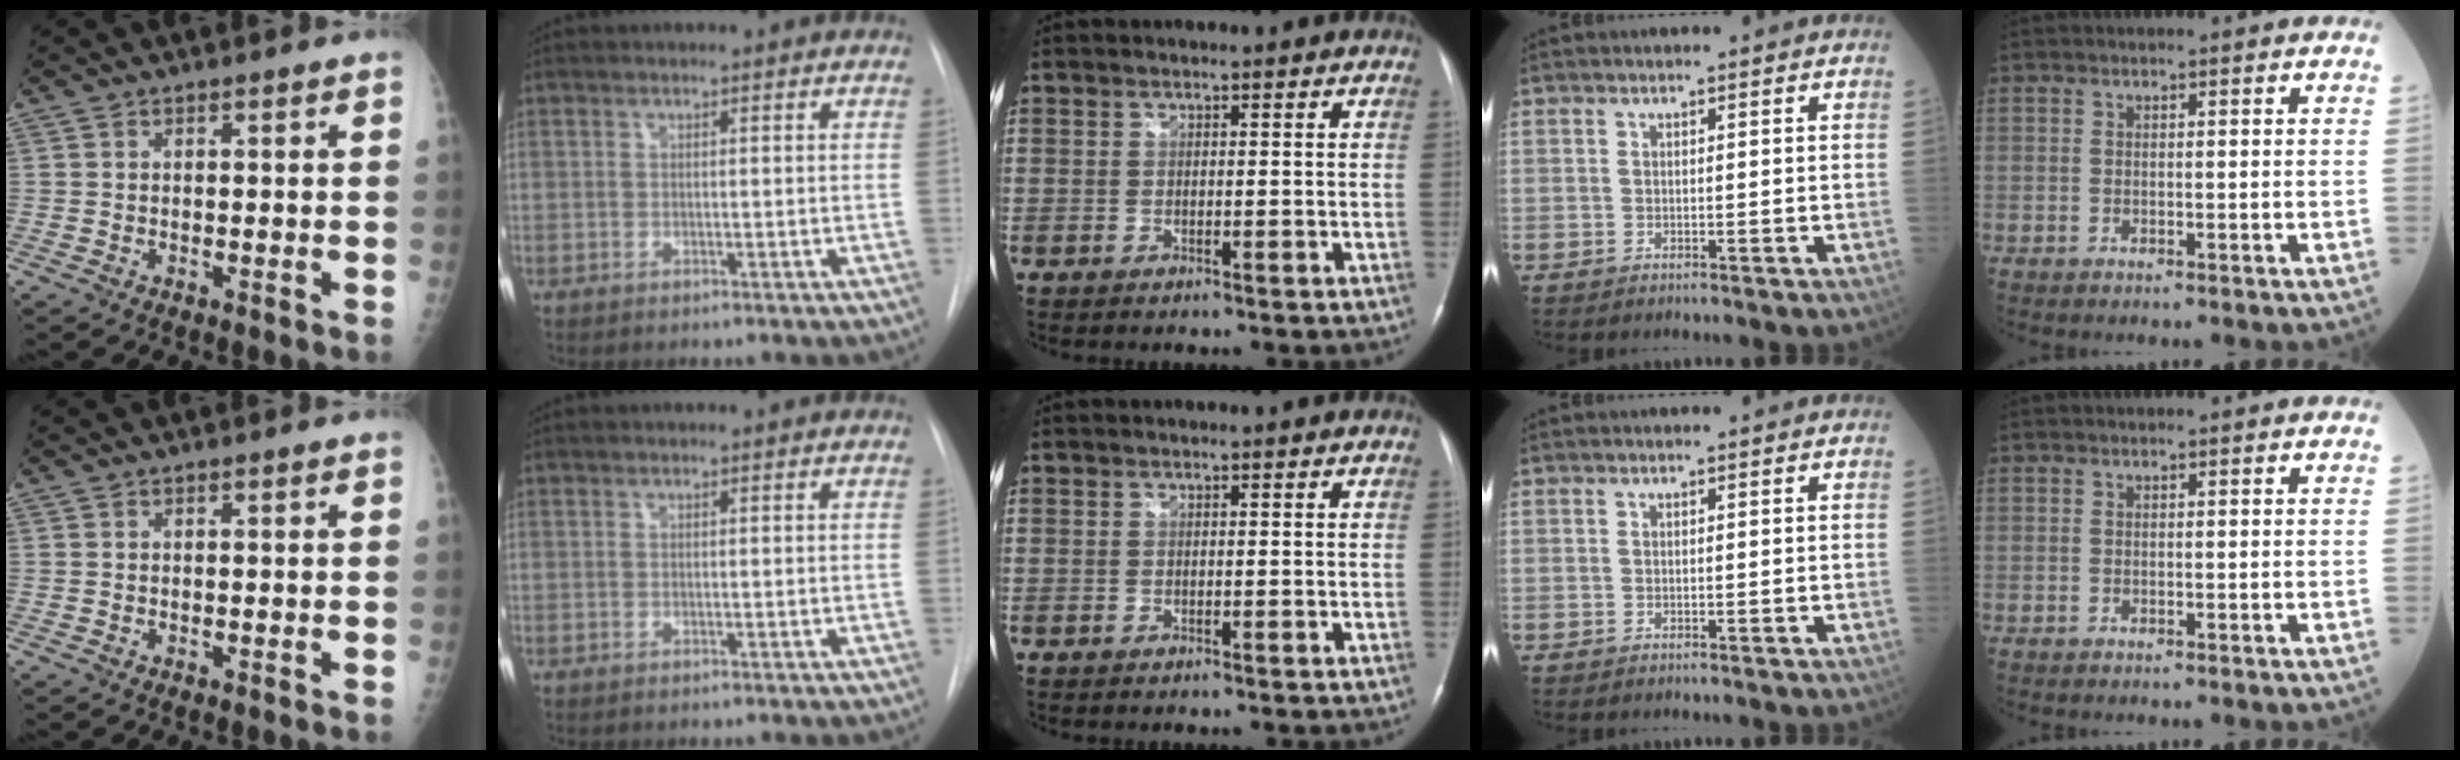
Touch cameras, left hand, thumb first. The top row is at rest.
{}